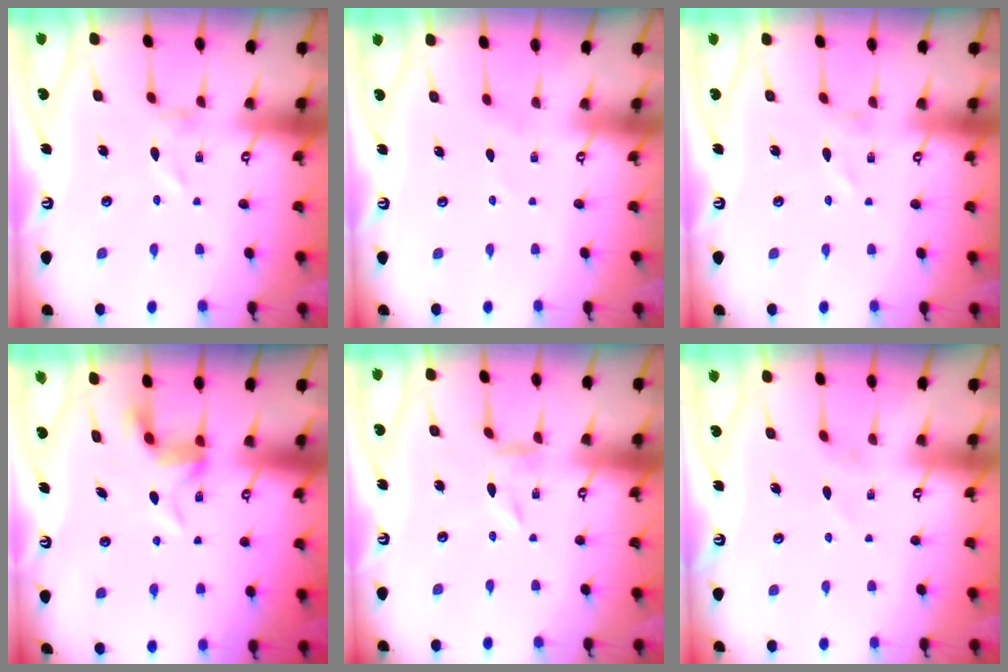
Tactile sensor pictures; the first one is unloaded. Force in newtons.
{"total": 0.0}
{"total": 0.8, "press": 0.8, "slide": 0.1}
{"total": 6.3, "press": 6.1, "slide": 1.5}
{"total": 0.6, "press": 0.6, "slide": 0.2}
{"total": 2.5, "press": 2.5, "slide": 0.5}